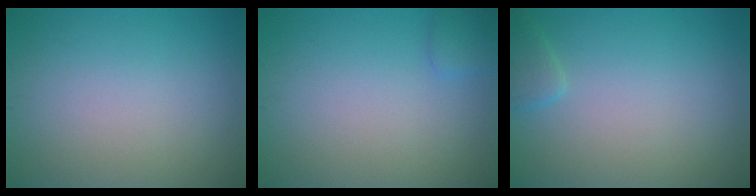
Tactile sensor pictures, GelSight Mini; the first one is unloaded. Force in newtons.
{"total": 1.3, "press": 1.3, "slide": 0.1}
{"total": 1.4, "press": 1.4, "slide": 0.1}